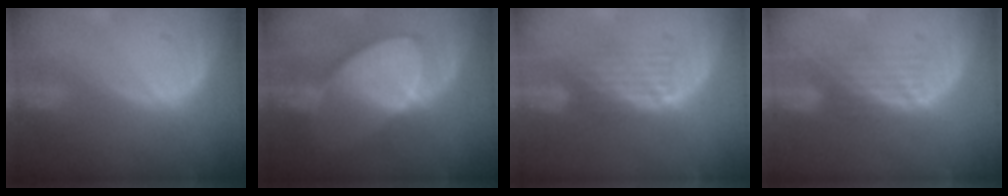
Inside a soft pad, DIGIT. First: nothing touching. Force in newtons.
{"total": 8.9, "press": 8.0, "slide": 3.9}
{"total": 5.1, "press": 4.4, "slide": 2.6}
{"total": 4.5, "press": 3.8, "slide": 2.3}